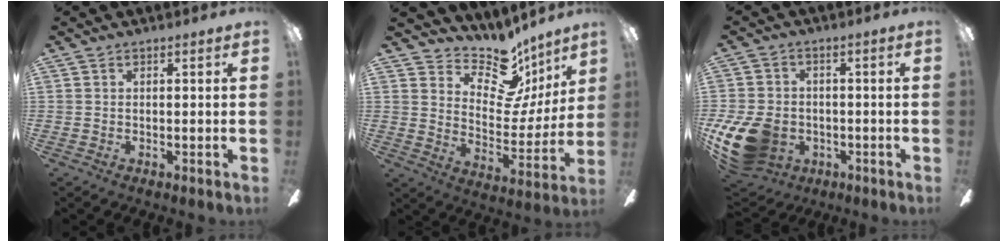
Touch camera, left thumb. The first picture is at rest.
{"total": 14.9, "force": [11.1, 7.3, 6.7], "torque": [-0.096, -0.104, 0.189]}
{"total": 15.1, "force": [-4.8, 11.2, 8.9], "torque": [-0.188, 0.022, -0.078]}